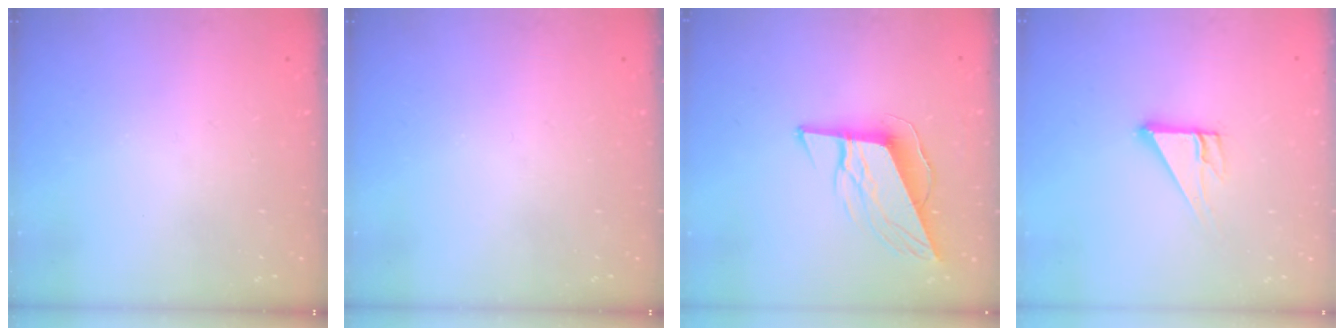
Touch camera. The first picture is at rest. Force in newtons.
{"total": 0.0}
{"total": 13.0, "press": 12.6, "slide": 3.2}
{"total": 6.6, "press": 6.6, "slide": 0.6}